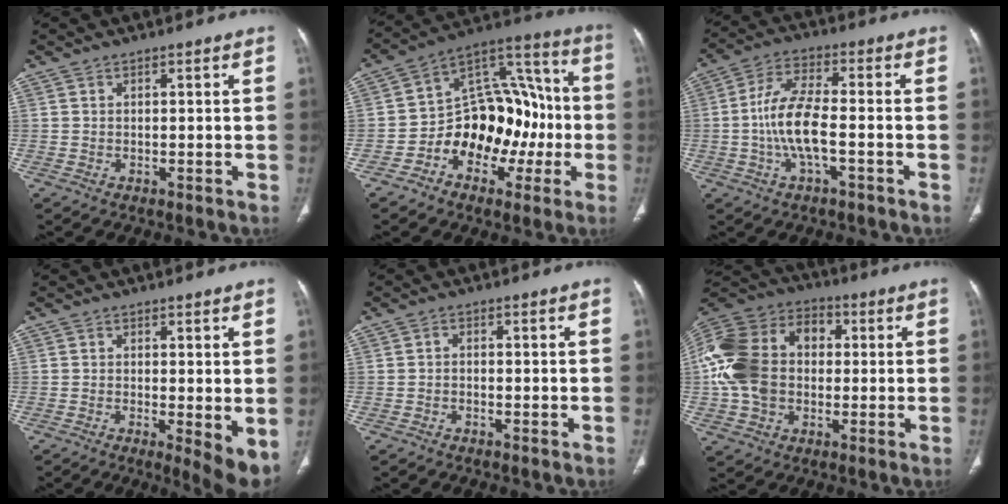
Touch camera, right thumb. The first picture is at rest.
{"total": 19.7, "force": [-4.6, 13.4, 13.6], "torque": [-0.149, 0.077, -0.068]}
{"total": 9.8, "force": [-2.0, 3.6, 8.9], "torque": [-0.187, 0.030, -0.042]}
{"total": 6.0, "force": [-0.7, 1.6, 5.7], "torque": [-0.080, -0.018, -0.012]}
{"total": 0.8, "force": [-0.4, 0.4, 0.4], "torque": [-0.001, 0.003, -0.012]}
{"total": 21.8, "force": [0.5, 16.4, 14.4], "torque": [-0.303, 0.038, 0.009]}